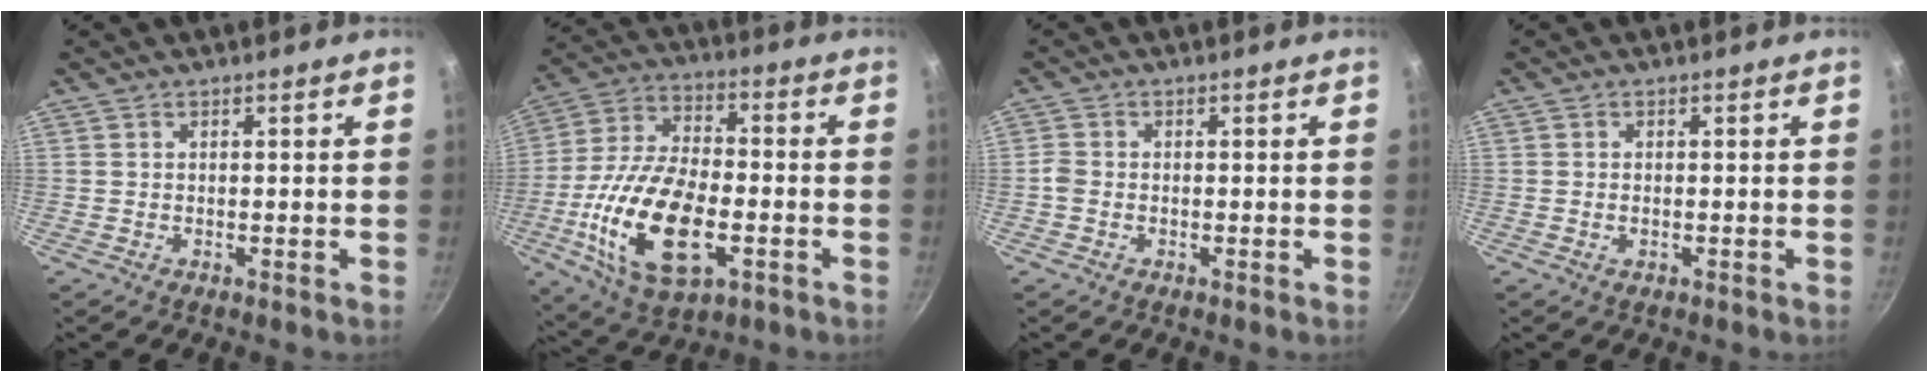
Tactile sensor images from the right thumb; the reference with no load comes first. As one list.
[{"total": 21.0, "force": [-5.6, 10.8, 17.2], "torque": [-0.328, 0.018, -0.101]}, {"total": 1.7, "force": [-0.6, 1.3, 0.9], "torque": [-0.021, 0.006, -0.017]}, {"total": 1.0, "force": [-0.3, 0.6, 0.7], "torque": [-0.013, 0.002, -0.005]}]